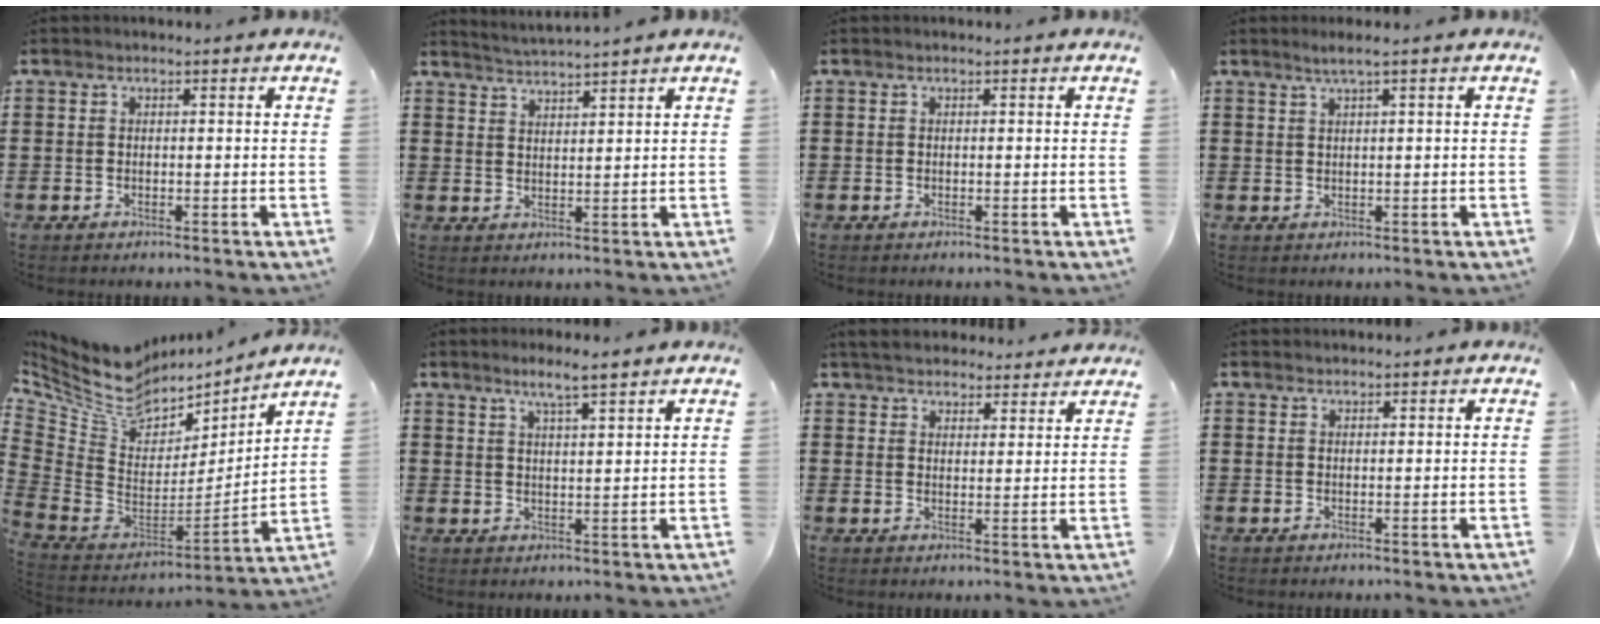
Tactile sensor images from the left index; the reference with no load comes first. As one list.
[{"total": 2.5, "force": [2.4, -0.8, -0.2], "torque": [-0.005, -0.012, 0.043]}, {"total": 0.0}, {"total": 1.8, "force": [0.9, -0.2, 1.5], "torque": [-0.029, -0.001, 0.015]}, {"total": 7.3, "force": [5.4, 4.1, 2.7], "torque": [-0.099, -0.050, 0.095]}, {"total": 4.0, "force": [3.3, -0.2, 2.3], "torque": [-0.053, -0.002, 0.057]}, {"total": 4.2, "force": [4.0, 0.9, 0.6], "torque": [-0.026, -0.010, 0.075]}, {"total": 0.9, "force": [0.9, 0.1, 0.0], "torque": [-0.003, -0.001, 0.018]}]